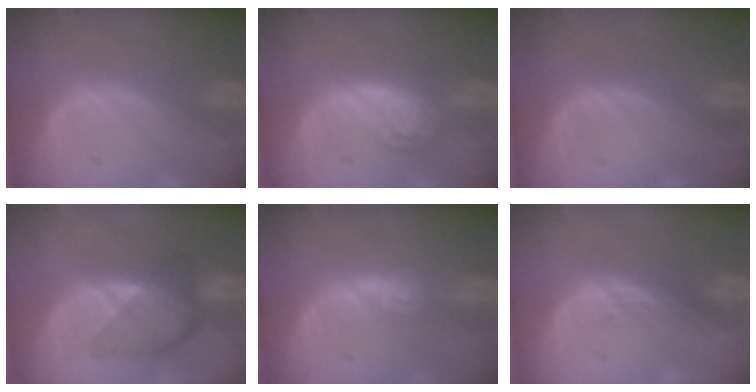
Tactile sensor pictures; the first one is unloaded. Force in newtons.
{"total": 5.4, "press": 4.8, "slide": 2.5}
{"total": 0.0}
{"total": 6.2, "press": 6.2, "slide": 0.4}
{"total": 4.4, "press": 3.9, "slide": 2.0}
{"total": 1.1, "press": 0.9, "slide": 0.7}